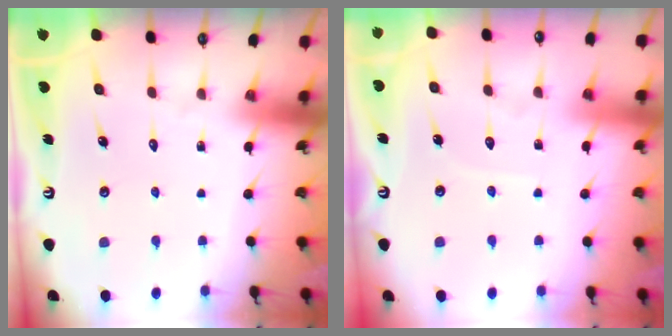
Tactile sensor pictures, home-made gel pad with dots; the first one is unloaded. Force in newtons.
{"total": 5.5, "press": 5.4, "slide": 0.5}